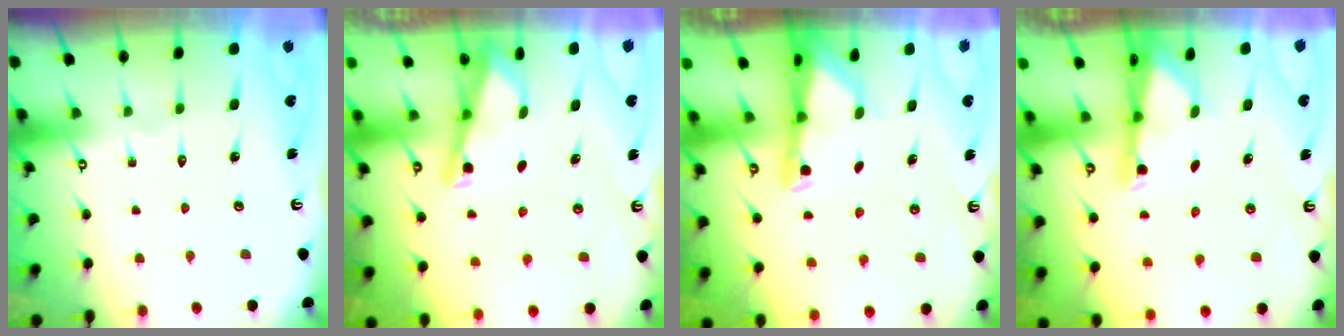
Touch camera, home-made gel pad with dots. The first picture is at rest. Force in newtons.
{"total": 3.0, "press": 2.9, "slide": 0.3}
{"total": 2.2, "press": 2.1, "slide": 0.5}
{"total": 1.9, "press": 1.9, "slide": 0.4}